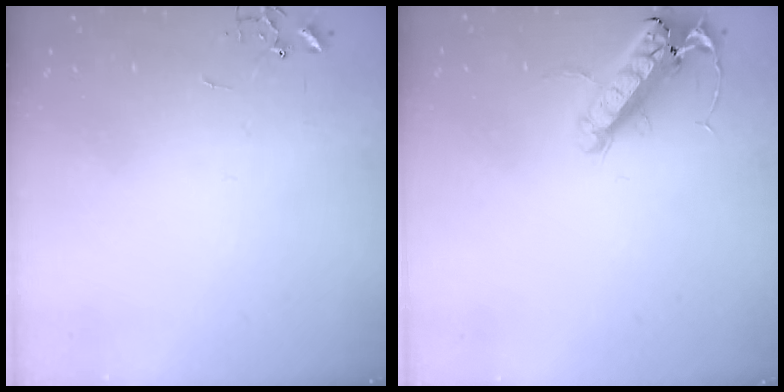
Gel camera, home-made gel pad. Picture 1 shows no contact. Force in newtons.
{"total": 14.7, "press": 14.4, "slide": 2.7}